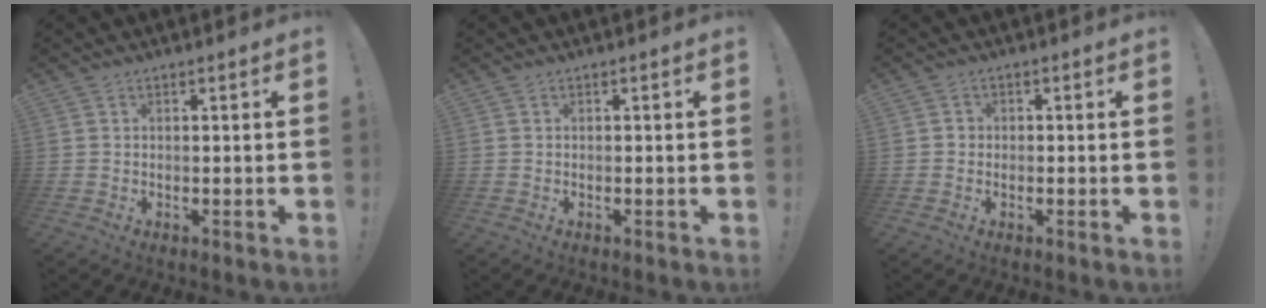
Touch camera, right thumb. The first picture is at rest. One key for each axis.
{"total": 0.0}
{"total": 1.7, "fx": -1.0, "fy": 1.3, "fz": 0.6, "tx": -0.017, "ty": 0.011, "tz": -0.017}